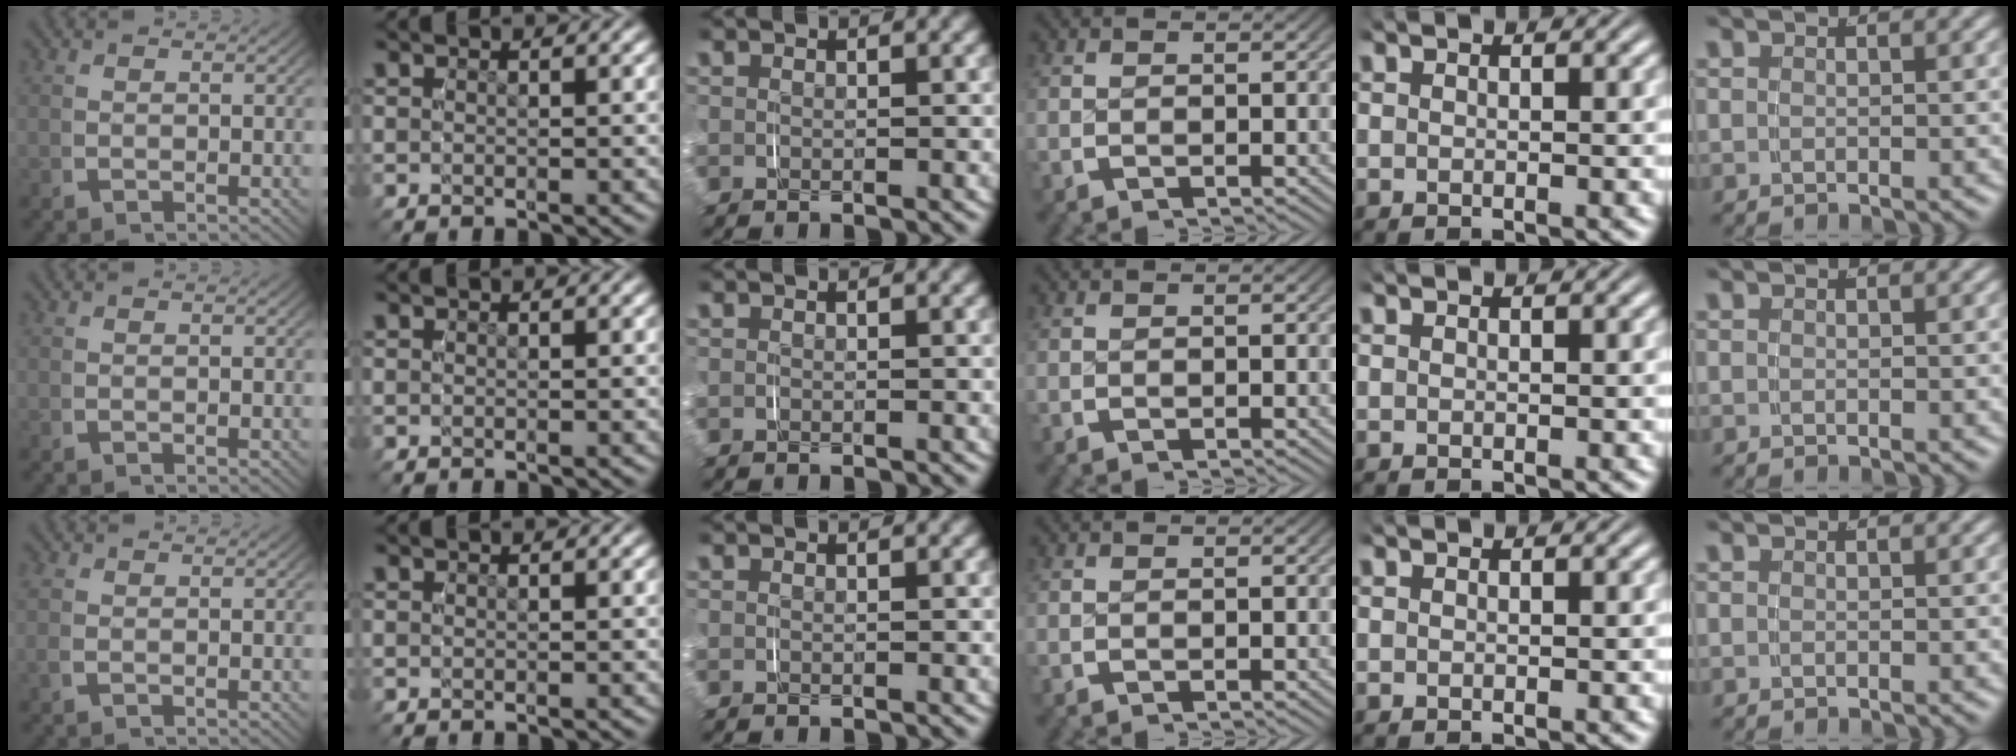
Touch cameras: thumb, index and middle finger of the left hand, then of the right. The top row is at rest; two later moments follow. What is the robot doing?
{"motion": "grasp_and_lifting", "object": "paper"}